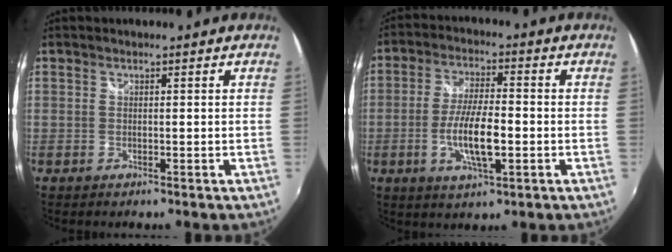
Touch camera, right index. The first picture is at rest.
{"total": 9.6, "force": [-2.6, 2.6, 8.9], "torque": [-0.174, -0.005, -0.047]}